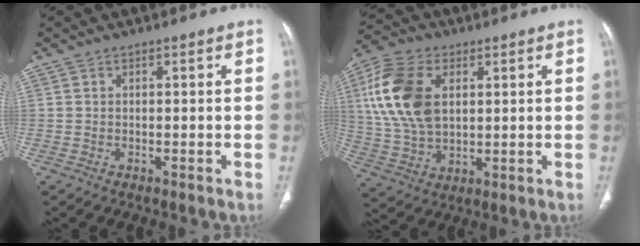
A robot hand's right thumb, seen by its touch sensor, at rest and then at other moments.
{"total": 16.1, "force": [4.0, 10.1, 11.9], "torque": [-0.241, 0.000, 0.079]}